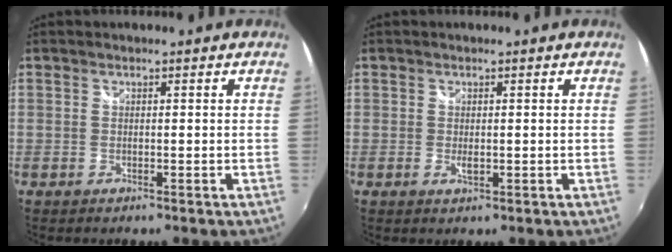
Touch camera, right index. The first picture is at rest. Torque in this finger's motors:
{"motor_torque": [0.16, 0.04, 0.14, 0.03]}